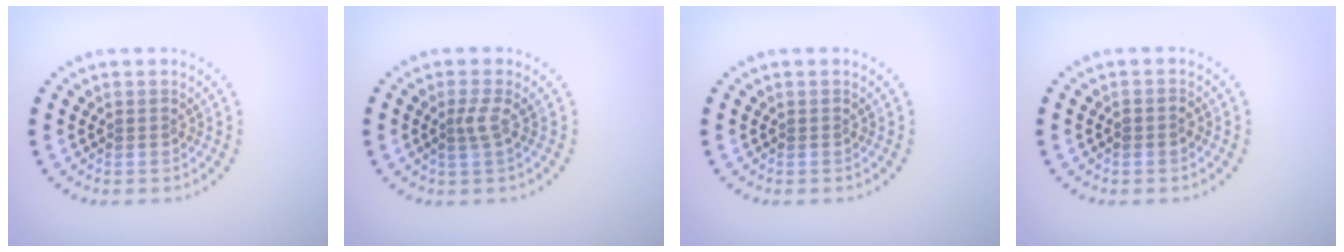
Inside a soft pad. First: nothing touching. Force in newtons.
{"total": 1.3, "press": 1.1, "slide": 0.8}
{"total": 0.0}
{"total": 1.0, "press": 0.9, "slide": 0.4}